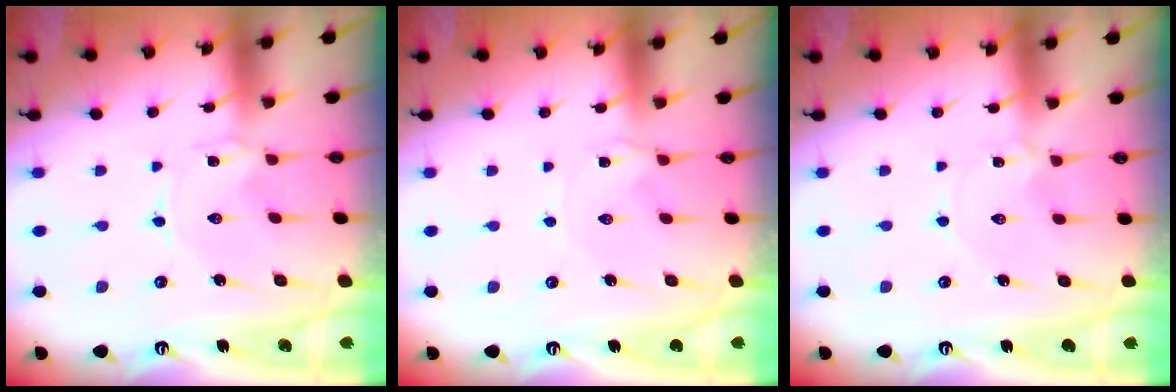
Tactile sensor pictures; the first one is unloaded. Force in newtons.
{"total": 1.9, "press": 1.8, "slide": 0.4}
{"total": 0.6, "press": 0.5, "slide": 0.2}